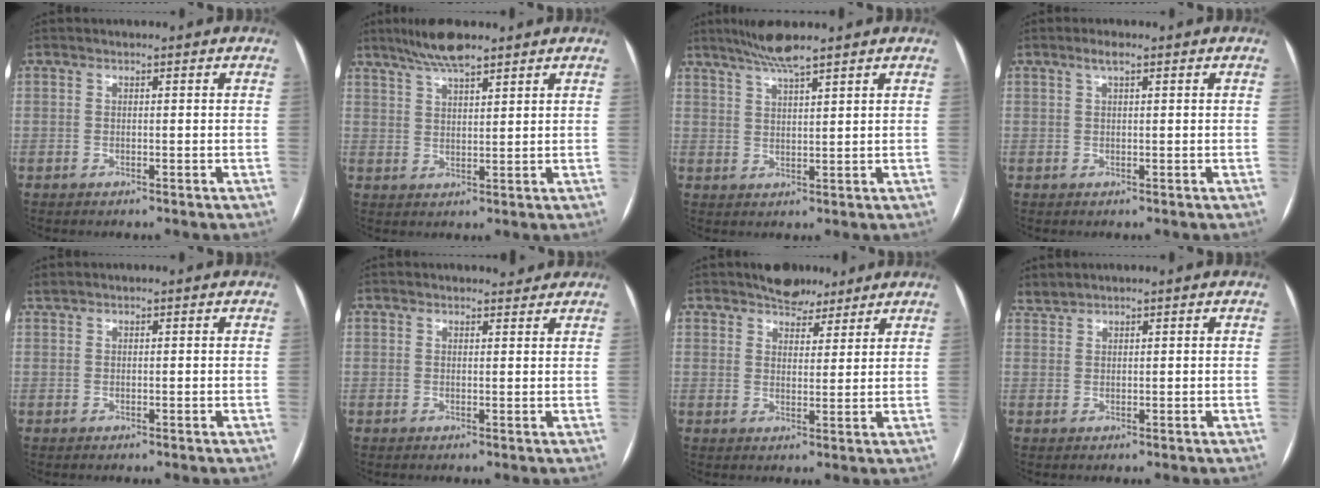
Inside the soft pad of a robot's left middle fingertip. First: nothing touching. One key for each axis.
{"total": 6.4, "fx": 5.1, "fy": 0.9, "fz": 3.8, "tx": -0.075, "ty": 0.012, "tz": 0.093}
{"total": 5.3, "fx": 4.4, "fy": -0.4, "fz": 3.0, "tx": -0.062, "ty": 0.007, "tz": 0.084}
{"total": 1.6, "fx": 1.0, "fy": 0.2, "fz": 1.3, "tx": -0.029, "ty": 0.008, "tz": 0.019}
{"total": 0.6, "fx": 0.6, "fy": 0.0, "fz": 0.0, "tx": -0.008, "ty": 0.014, "tz": 0.017}
{"total": 2.5, "fx": 2.4, "fy": 0.6, "fz": 0.2, "tx": -0.005, "ty": 0.003, "tz": 0.028}
{"total": 5.5, "fx": 4.6, "fy": 2.6, "fz": 1.6, "tx": -0.022, "ty": 0.006, "tz": 0.076}
{"total": 1.5, "fx": 1.5, "fy": -0.1, "fz": -0.1, "tx": -0.005, "ty": 0.012, "tz": 0.037}